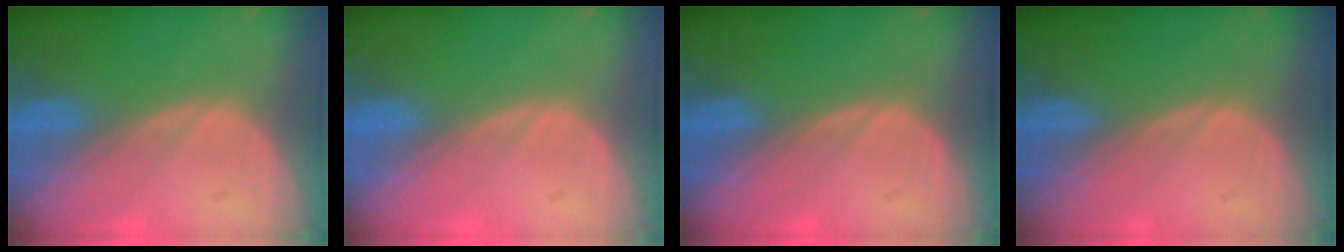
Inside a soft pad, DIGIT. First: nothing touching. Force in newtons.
{"total": 0.0}
{"total": 0.0}
{"total": 0.0}